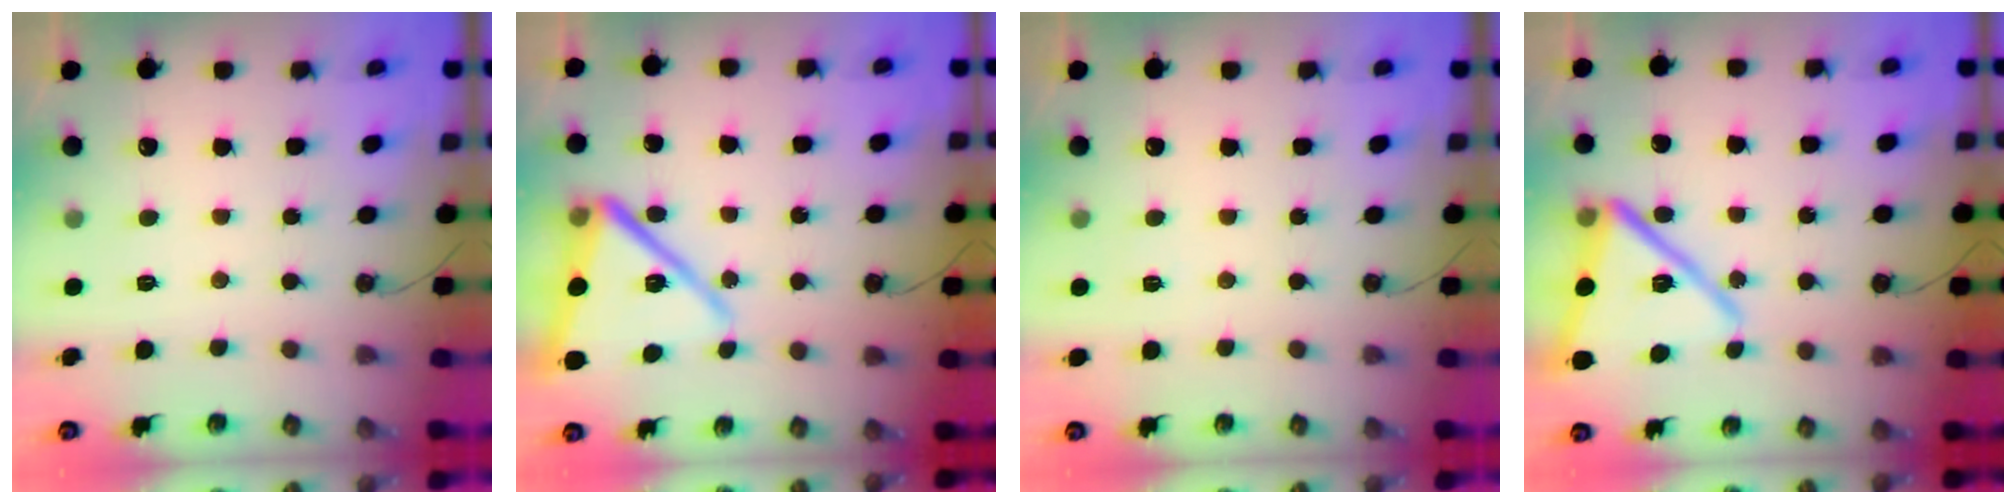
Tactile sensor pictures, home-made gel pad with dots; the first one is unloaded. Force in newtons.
{"total": 16.7, "press": 16.5, "slide": 2.4}
{"total": 2.7, "press": 1.5, "slide": 2.3}
{"total": 17.9, "press": 17.8, "slide": 1.4}